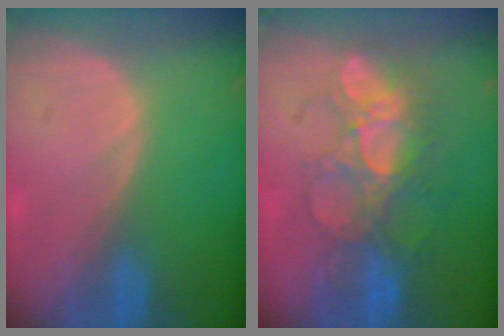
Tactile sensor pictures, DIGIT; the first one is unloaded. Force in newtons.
{"total": 8.6, "press": 8.3, "slide": 2.4}